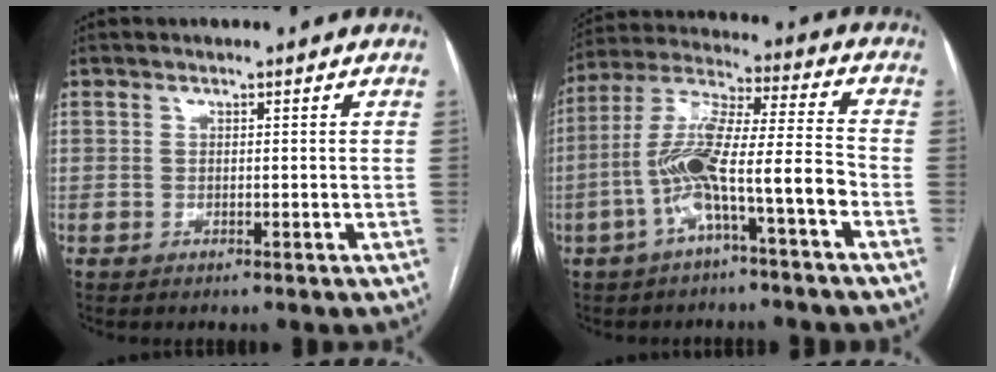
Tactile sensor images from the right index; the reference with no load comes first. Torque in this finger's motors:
{"motor_torque": [1.06, -0.49, 0.48, 0.21]}